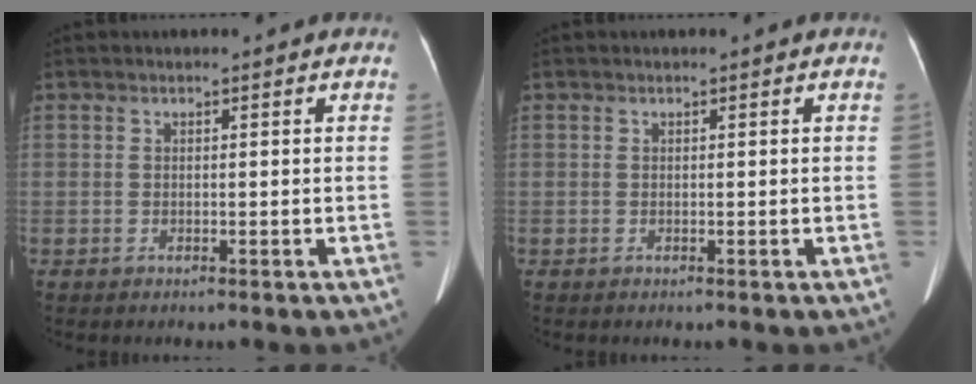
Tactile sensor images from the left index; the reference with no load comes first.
{"total": 0.0}